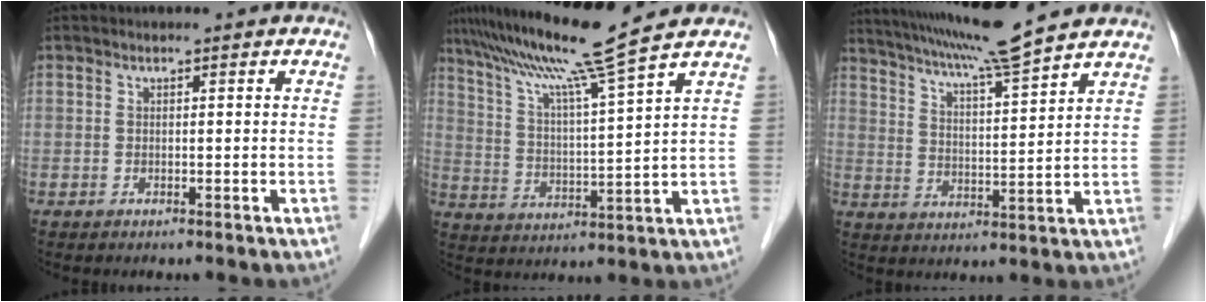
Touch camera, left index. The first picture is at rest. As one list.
[{"total": 13.0, "force": [10.2, -2.7, 7.5], "torque": [-0.133, 0.001, 0.175]}, {"total": 13.1, "force": [11.5, -1.1, 6.2], "torque": [-0.114, 0.011, 0.183]}]